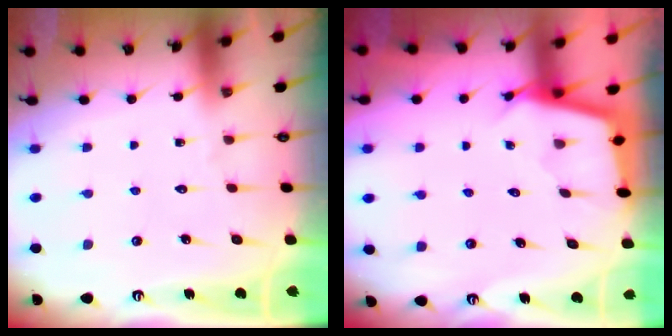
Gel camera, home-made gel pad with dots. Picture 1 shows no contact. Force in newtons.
{"total": 2.7, "press": 2.7, "slide": 0.2}